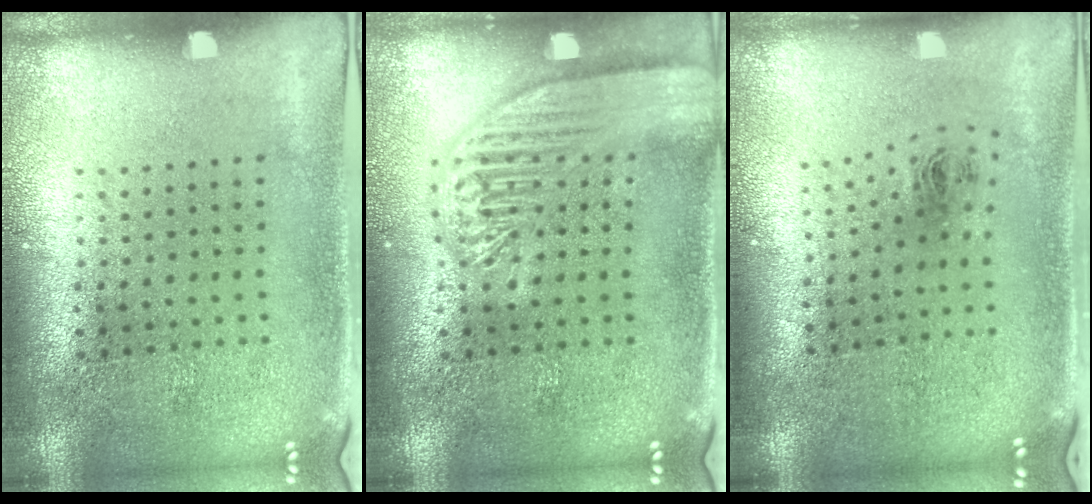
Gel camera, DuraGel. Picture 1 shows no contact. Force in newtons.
{"total": 3.6, "press": 3.6, "slide": 0.4}
{"total": 0.9, "press": 0.4, "slide": 0.8}